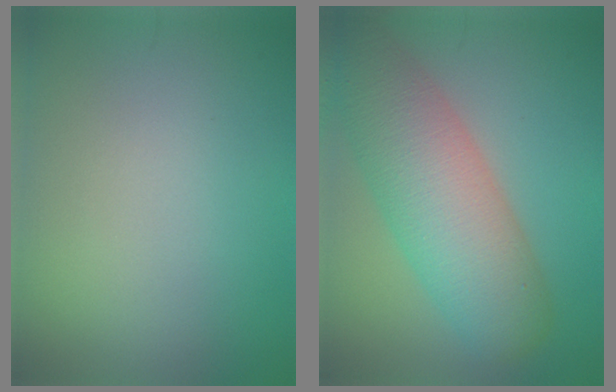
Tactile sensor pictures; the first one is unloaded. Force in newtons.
{"total": 8.9, "press": 8.9, "slide": 0.6}